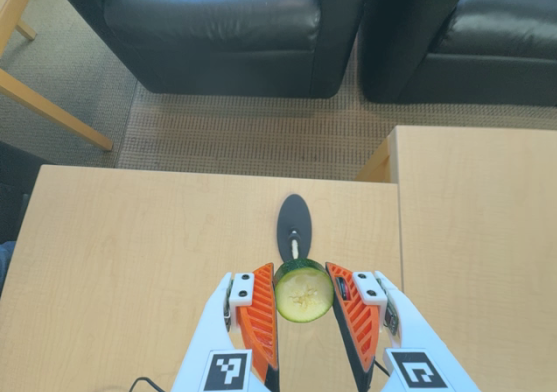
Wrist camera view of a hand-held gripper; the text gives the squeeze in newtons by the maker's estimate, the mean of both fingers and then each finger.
{"total": 10.2, "left": 9.8, "right": 10.5}